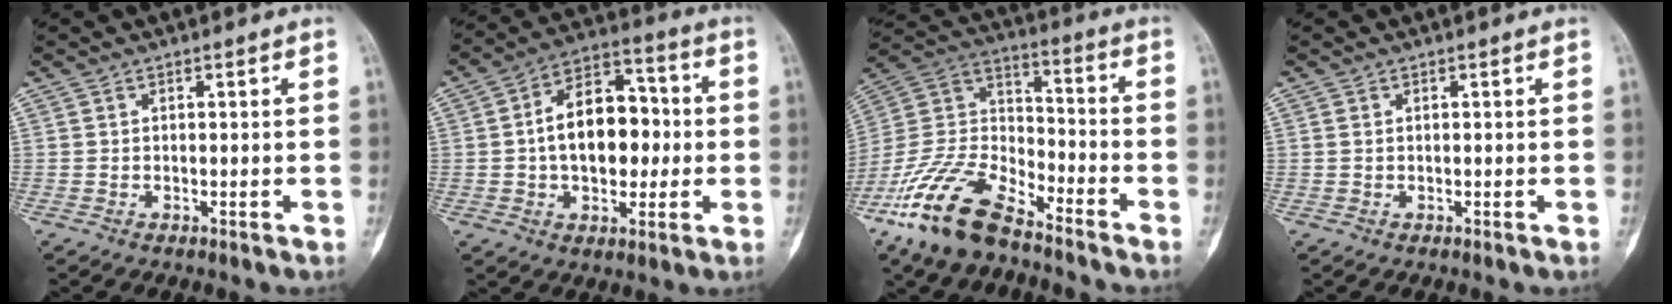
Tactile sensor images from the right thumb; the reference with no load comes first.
{"total": 15.3, "force": [0.0, 9.7, 11.8], "torque": [-0.148, 0.033, -0.005]}
{"total": 17.9, "force": [-12.8, 7.1, 10.3], "torque": [-0.206, 0.062, -0.247]}
{"total": 0.5, "force": [0.2, 0.3, 0.4], "torque": [-0.010, 0.004, 0.005]}